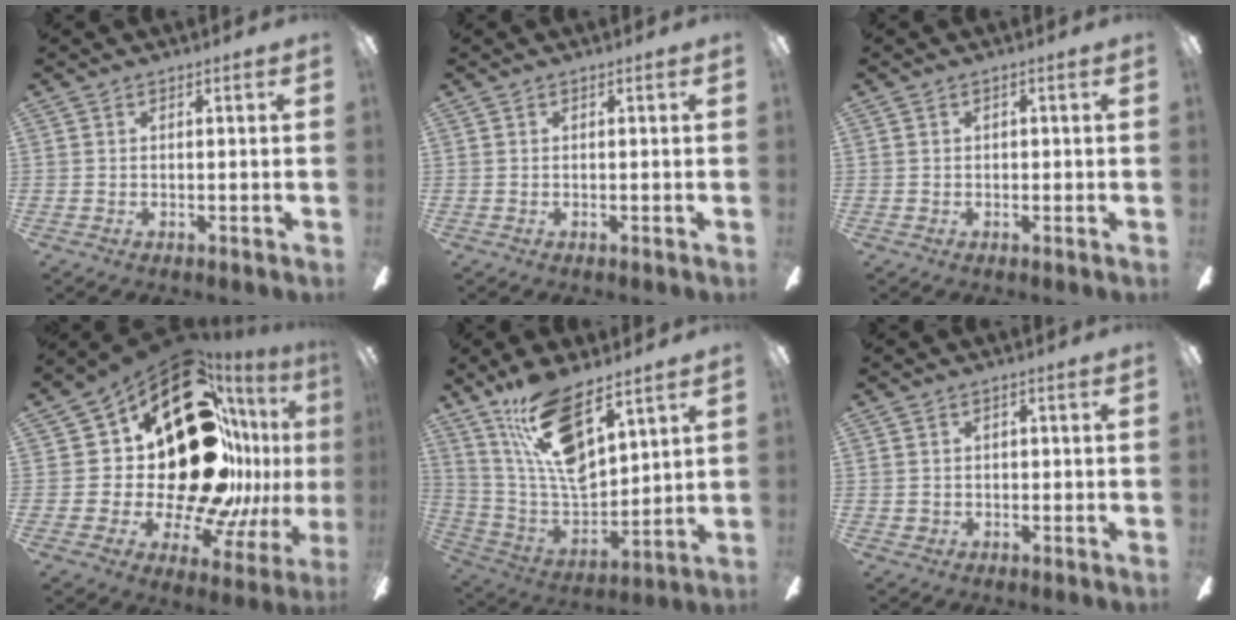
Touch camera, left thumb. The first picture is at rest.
{"total": 0.0}
{"total": 0.7, "force": [-0.1, 0.6, 0.4], "torque": [-0.006, 0.004, -0.003]}
{"total": 33.2, "force": [6.9, 18.4, 26.8], "torque": [-0.422, -0.095, 0.161]}
{"total": 18.0, "force": [12.0, 6.6, 11.6], "torque": [-0.236, -0.070, 0.210]}
{"total": 1.2, "force": [0.2, 1.1, 0.4], "torque": [-0.007, 0.004, 0.002]}